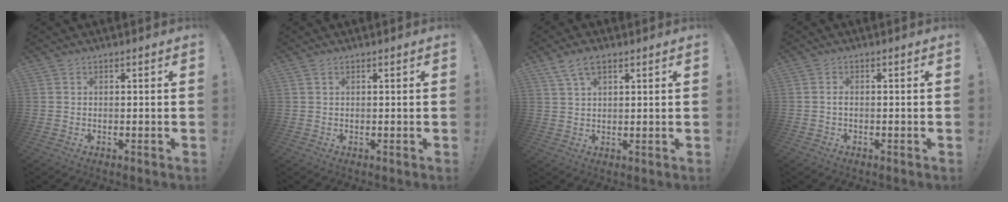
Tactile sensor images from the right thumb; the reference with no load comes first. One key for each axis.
{"total": 0.7, "fx": 0.4, "fy": 0.5, "fz": 0.3, "tx": -0.011, "ty": 0.003, "tz": 0.010}
{"total": 6.1, "fx": 3.6, "fy": 2.8, "fz": 4.0, "tx": -0.078, "ty": -0.005, "tz": 0.071}
{"total": 1.0, "fx": -0.8, "fy": 0.6, "fz": 0.3, "tx": -0.004, "ty": 0.002, "tz": -0.014}